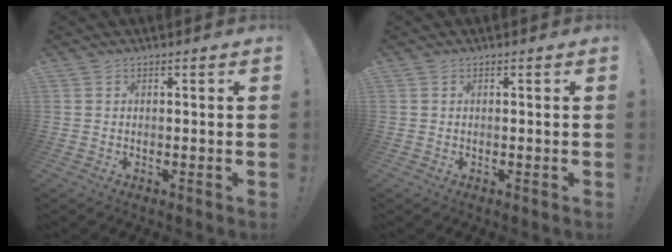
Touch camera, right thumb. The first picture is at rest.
{"total": 0.0}